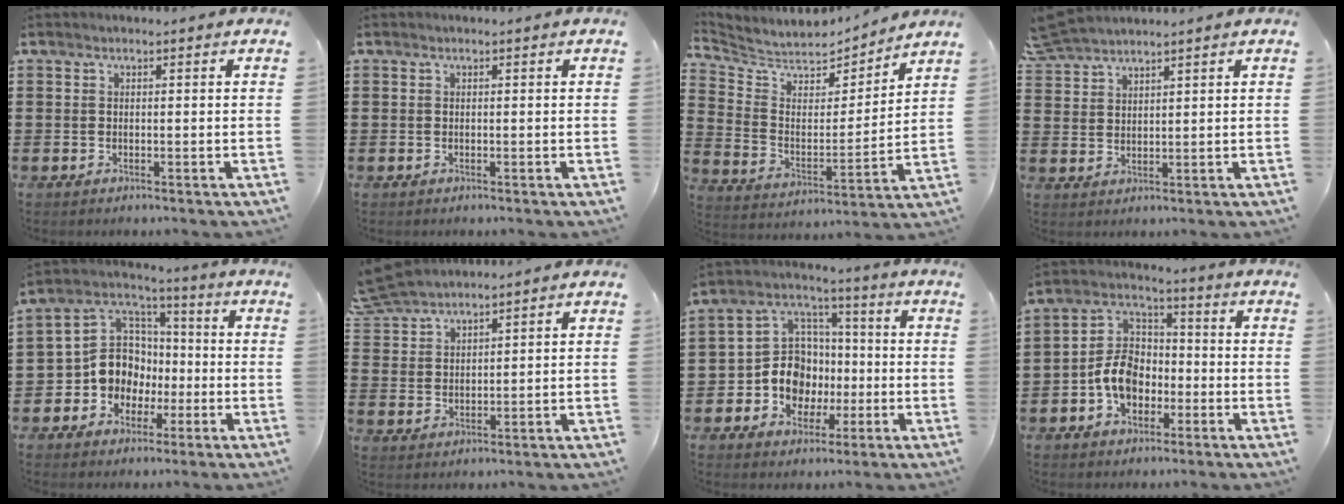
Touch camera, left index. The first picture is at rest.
{"total": 0.0}
{"total": 5.8, "force": [5.5, 1.7, 0.7], "torque": [-0.051, -0.047, 0.091]}
{"total": 4.3, "force": [4.1, 0.5, 1.0], "torque": [-0.034, -0.007, 0.079]}
{"total": 10.0, "force": [-2.4, 9.0, 3.5], "torque": [-0.115, 0.010, -0.047]}
{"total": 5.6, "force": [5.3, 1.1, 1.3], "torque": [-0.046, -0.011, 0.101]}
{"total": 9.8, "force": [-1.9, 8.9, 3.6], "torque": [-0.099, 0.011, -0.031]}
{"total": 8.2, "force": [-2.8, 6.0, 4.7], "torque": [-0.123, 0.014, -0.060]}